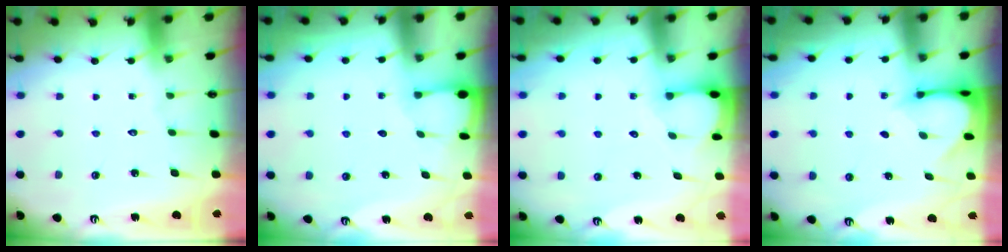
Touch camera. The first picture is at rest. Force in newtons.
{"total": 1.3, "press": 1.3, "slide": 0.2}
{"total": 2.0, "press": 1.9, "slide": 0.3}
{"total": 3.2, "press": 3.2, "slide": 0.3}